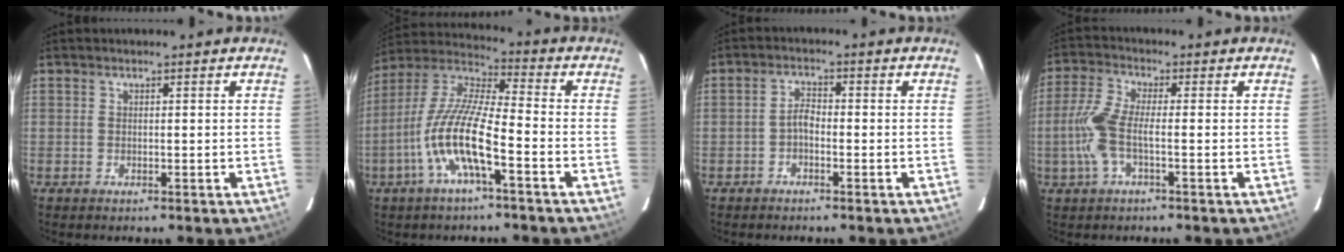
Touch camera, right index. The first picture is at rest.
{"total": 13.5, "force": [-5.3, 2.4, 12.2], "torque": [-0.250, -0.001, -0.108]}
{"total": 2.2, "force": [-1.2, 1.1, 1.5], "torque": [-0.032, 0.009, -0.024]}
{"total": 7.7, "force": [-1.7, 2.2, 7.2], "torque": [-0.166, 0.003, -0.034]}